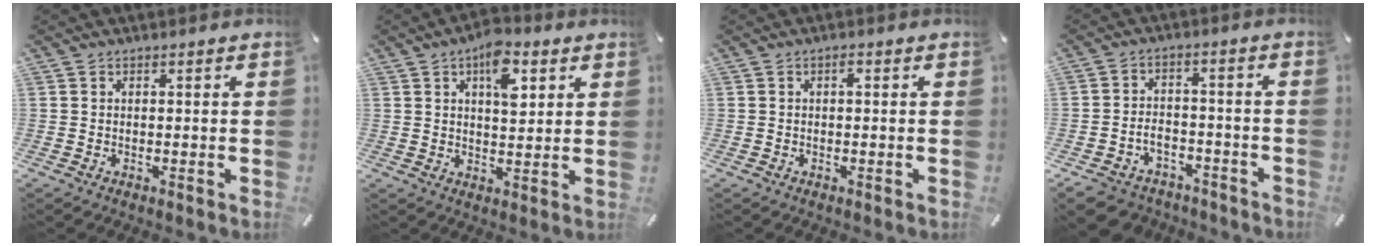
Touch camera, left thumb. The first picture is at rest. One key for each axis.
{"total": 9.5, "fx": 3.9, "fy": 5.1, "fz": 7.0, "tx": -0.087, "ty": -0.012, "tz": 0.062}
{"total": 1.1, "fx": 0.0, "fy": 0.4, "fz": 1.0, "tx": -0.021, "ty": 0.003, "tz": -0.001}
{"total": 6.9, "fx": -4.4, "fy": 4.7, "fz": 2.4, "tx": -0.052, "ty": 0.024, "tz": -0.082}